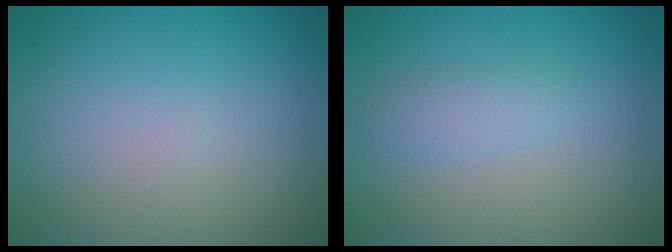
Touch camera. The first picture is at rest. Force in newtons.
{"total": 1.7, "press": 1.7, "slide": 0.1}